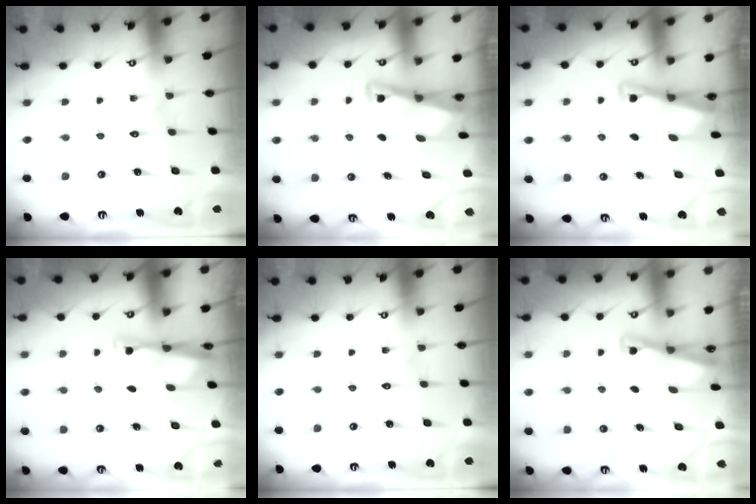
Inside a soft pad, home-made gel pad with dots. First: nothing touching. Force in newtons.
{"total": 2.9, "press": 2.8, "slide": 0.4}
{"total": 2.8, "press": 2.8, "slide": 0.4}
{"total": 3.1, "press": 3.1, "slide": 0.3}
{"total": 0.0}
{"total": 2.0, "press": 2.0, "slide": 0.3}